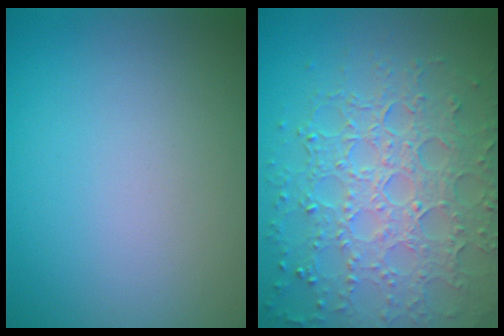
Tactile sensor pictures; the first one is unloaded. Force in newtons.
{"total": 7.7, "press": 5.4, "slide": 5.5}